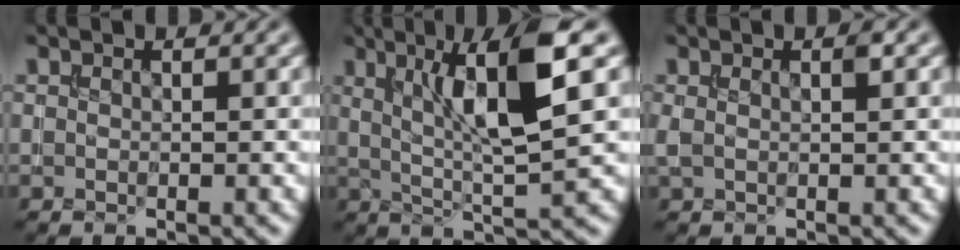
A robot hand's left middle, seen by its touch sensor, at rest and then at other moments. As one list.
[{"total": 7.9, "force": [2.2, 1.3, 7.5], "torque": [-0.124, -0.001, 0.042]}, {"total": 1.4, "force": [0.4, 0.3, 1.3], "torque": [-0.023, 0.000, 0.010]}]